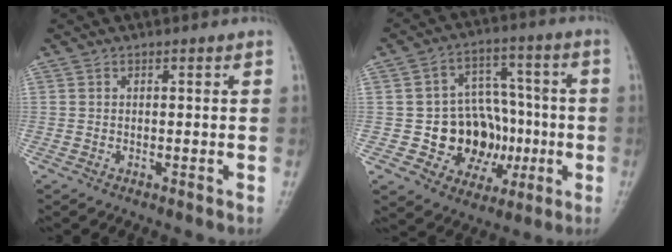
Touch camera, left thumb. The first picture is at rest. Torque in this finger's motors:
{"motor_torque": [-0.30, 0.38, 0.43, 0.17, 0.01]}